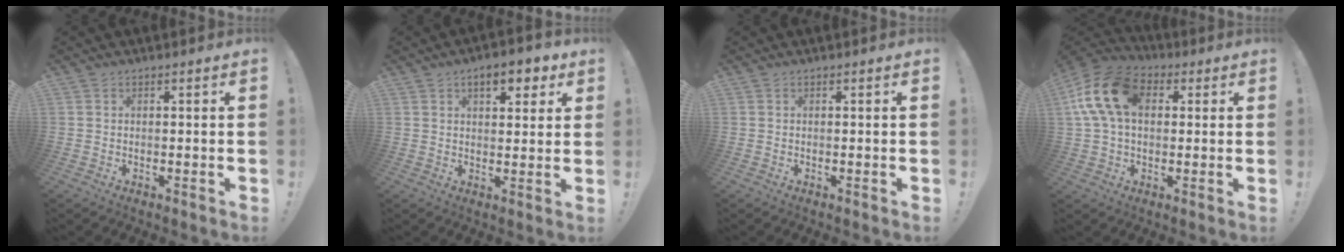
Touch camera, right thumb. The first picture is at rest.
{"total": 7.4, "force": [4.2, 3.2, 5.3], "torque": [-0.061, -0.012, 0.067]}
{"total": 0.0}
{"total": 17.0, "force": [3.9, 11.3, 12.0], "torque": [-0.223, 0.010, 0.072]}